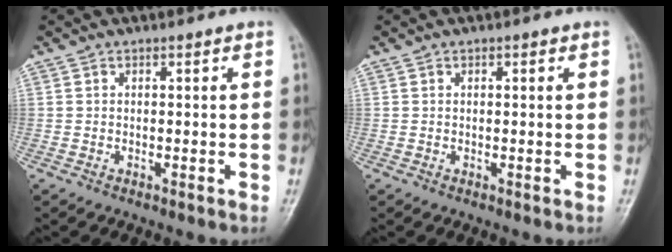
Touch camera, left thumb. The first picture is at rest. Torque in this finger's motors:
{"motor_torque": [0.01, -0.06, -0.31, -0.27, -0.01]}